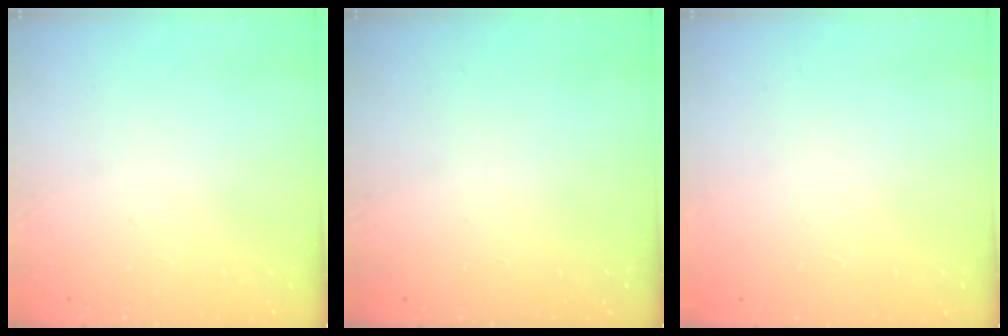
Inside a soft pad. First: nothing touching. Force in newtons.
{"total": 0.0}
{"total": 1.6, "press": 1.6, "slide": 0.1}